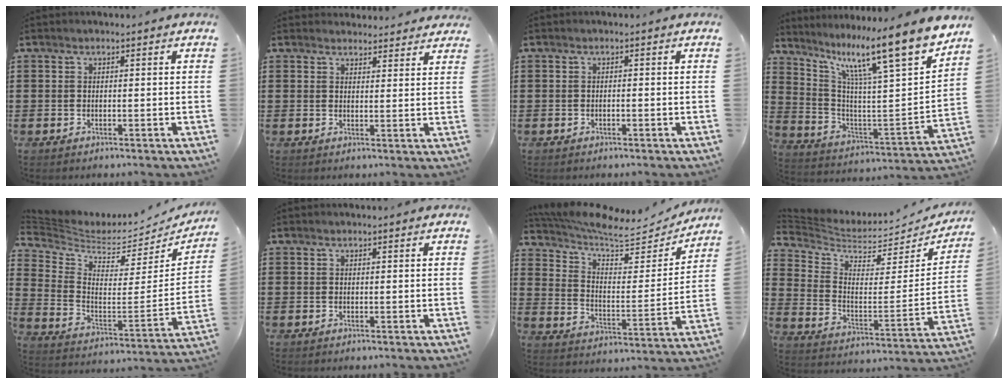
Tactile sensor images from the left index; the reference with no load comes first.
{"total": 2.7, "force": [2.6, 0.6, 0.0], "torque": [0.000, -0.011, 0.048]}
{"total": 0.5, "force": [-0.4, 0.1, 0.3], "torque": [-0.007, -0.003, -0.008]}
{"total": 13.3, "force": [9.9, 0.9, 8.9], "torque": [-0.166, -0.086, 0.147]}
{"total": 3.4, "force": [3.2, 1.0, 0.6], "torque": [-0.041, -0.046, 0.050]}
{"total": 0.0}
{"total": 6.6, "force": [5.9, 1.6, 2.4], "torque": [-0.071, -0.045, 0.096]}
{"total": 4.2, "force": [3.8, 1.5, 1.2], "torque": [-0.051, -0.043, 0.061]}